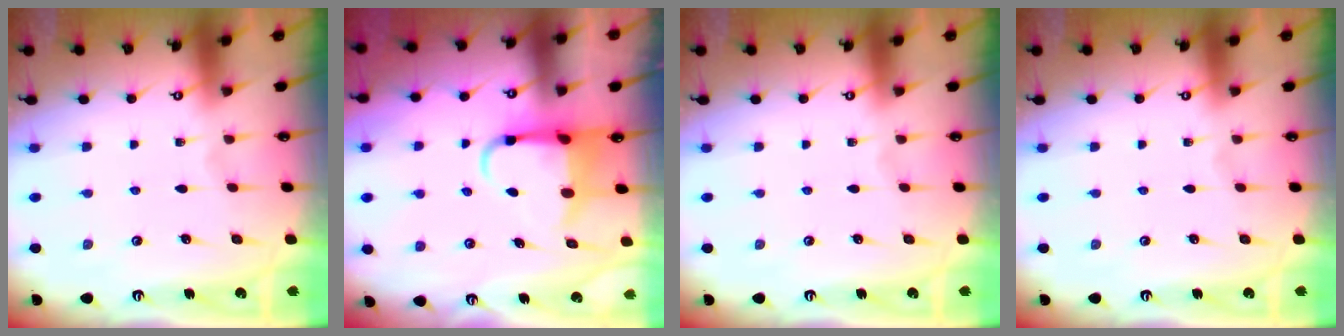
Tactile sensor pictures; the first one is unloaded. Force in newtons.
{"total": 5.3, "press": 5.2, "slide": 1.0}
{"total": 0.0}
{"total": 0.0}